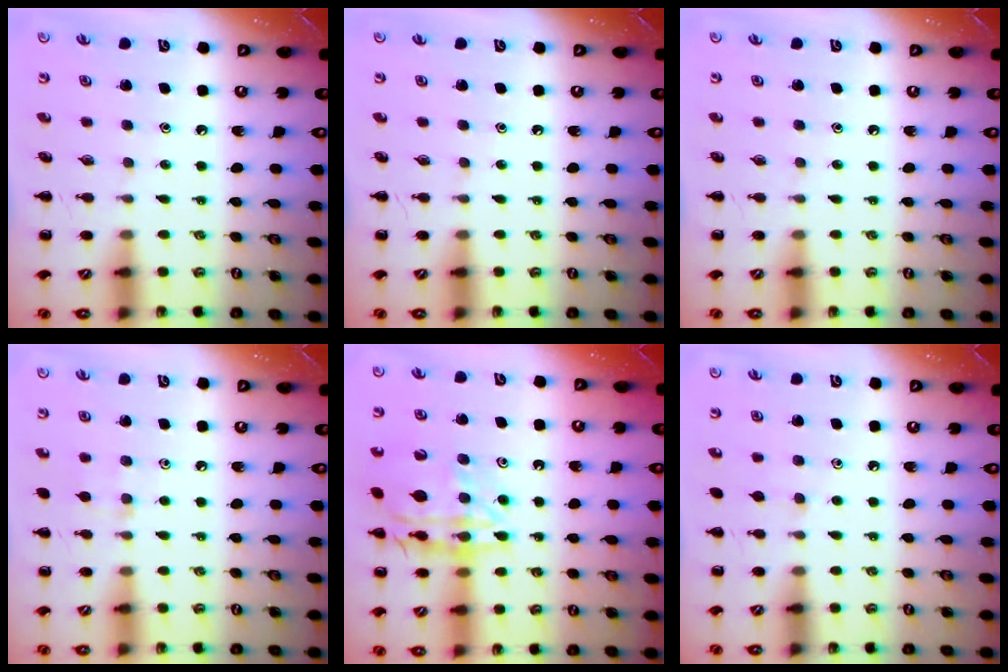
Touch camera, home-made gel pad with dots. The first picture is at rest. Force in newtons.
{"total": 0.0}
{"total": 0.0}
{"total": 6.1, "press": 5.6, "slide": 2.4}
{"total": 17.7, "press": 17.6, "slide": 1.7}
{"total": 2.8, "press": 2.5, "slide": 1.3}